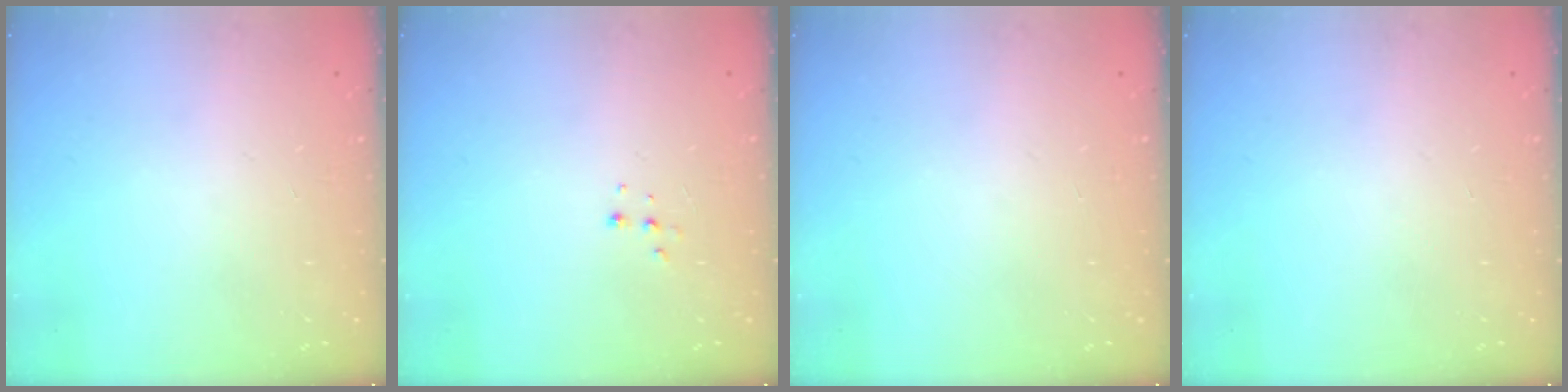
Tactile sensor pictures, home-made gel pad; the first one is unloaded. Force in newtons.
{"total": 4.2, "press": 4.2, "slide": 0.6}
{"total": 0.0}
{"total": 0.0}